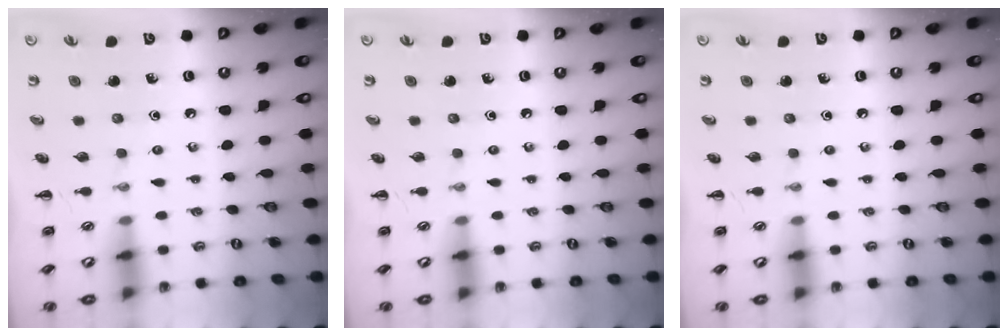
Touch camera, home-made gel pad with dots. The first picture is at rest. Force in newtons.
{"total": 0.0}
{"total": 0.0}